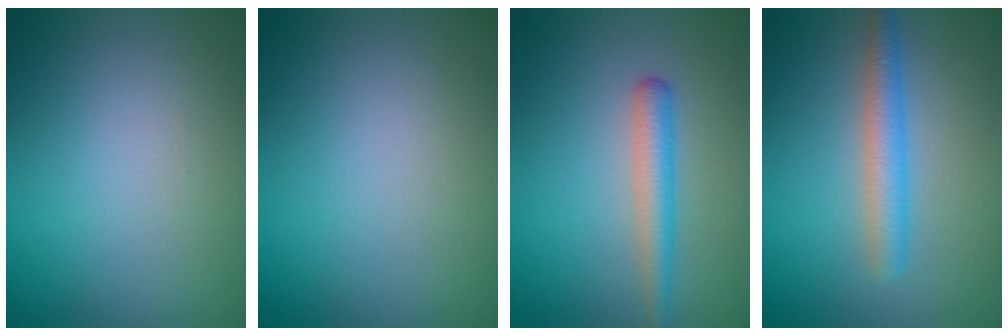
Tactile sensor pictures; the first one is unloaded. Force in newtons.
{"total": 0.0}
{"total": 2.5, "press": 2.5, "slide": 0.1}
{"total": 2.9, "press": 2.9, "slide": 0.0}